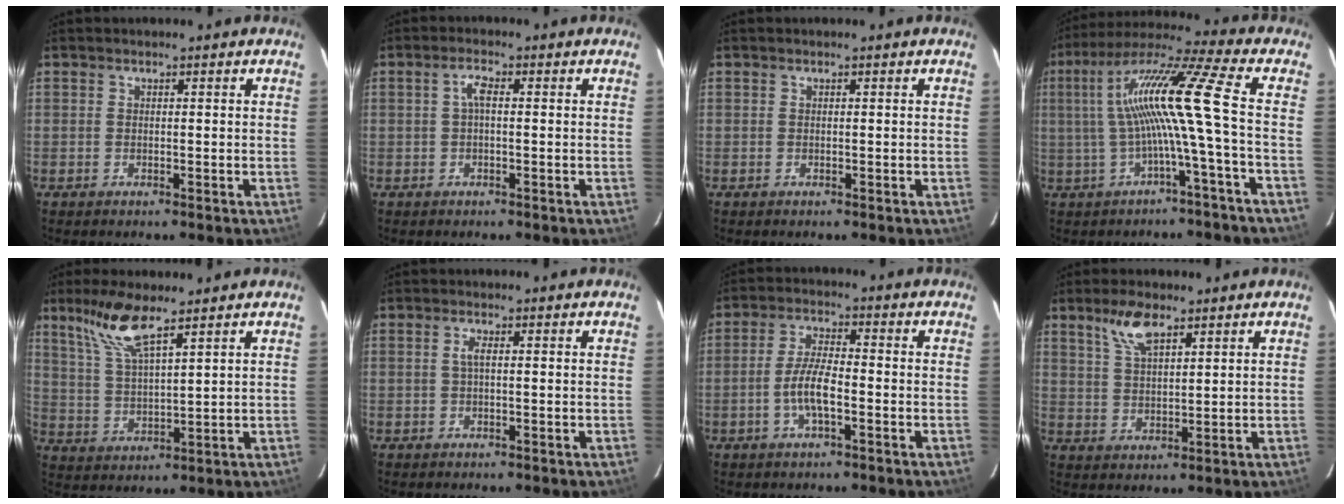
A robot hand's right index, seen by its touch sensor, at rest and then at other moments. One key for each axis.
{"total": 2.2, "fx": 0.0, "fy": 0.6, "fz": 2.1, "tx": -0.044, "ty": 0.009, "tz": 0.000}
{"total": 0.0}
{"total": 13.3, "fx": -1.2, "fy": -1.7, "fz": 13.1, "tx": -0.250, "ty": 0.014, "tz": -0.018}
{"total": 8.8, "fx": 6.2, "fy": 1.4, "fz": 6.1, "tx": -0.126, "ty": 0.006, "tz": 0.131}
{"total": 1.3, "fx": 0.0, "fy": 0.0, "fz": 1.3, "tx": -0.025, "ty": 0.001, "tz": -0.001}
{"total": 6.2, "fx": -2.1, "fy": 1.4, "fz": 5.7, "tx": -0.115, "ty": 0.004, "tz": -0.043}
{"total": 6.3, "fx": 4.1, "fy": 2.3, "fz": 4.2, "tx": -0.082, "ty": 0.008, "tz": 0.084}